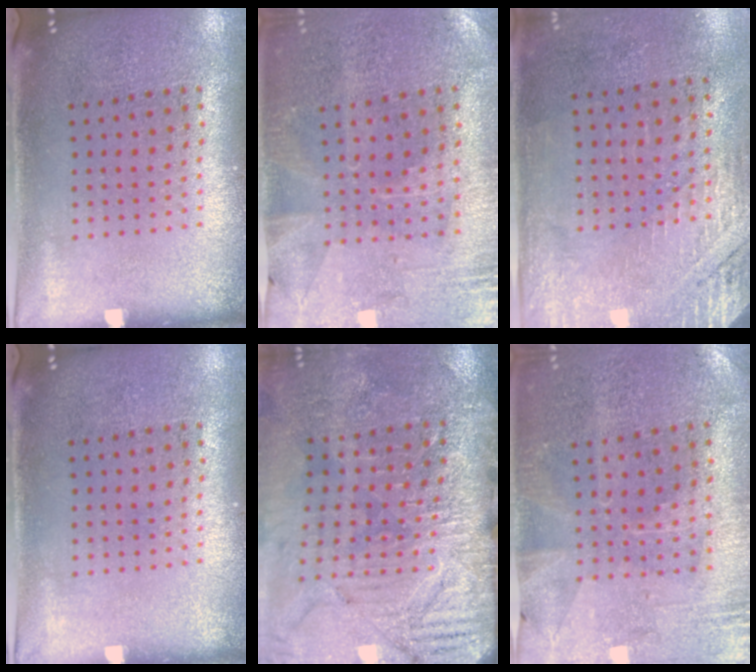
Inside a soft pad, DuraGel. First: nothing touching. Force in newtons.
{"total": 0.5, "press": 0.3, "slide": 0.4}
{"total": 2.7, "press": 2.4, "slide": 1.3}
{"total": 0.0}
{"total": 4.0, "press": 3.6, "slide": 1.7}
{"total": 0.5, "press": 0.3, "slide": 0.4}